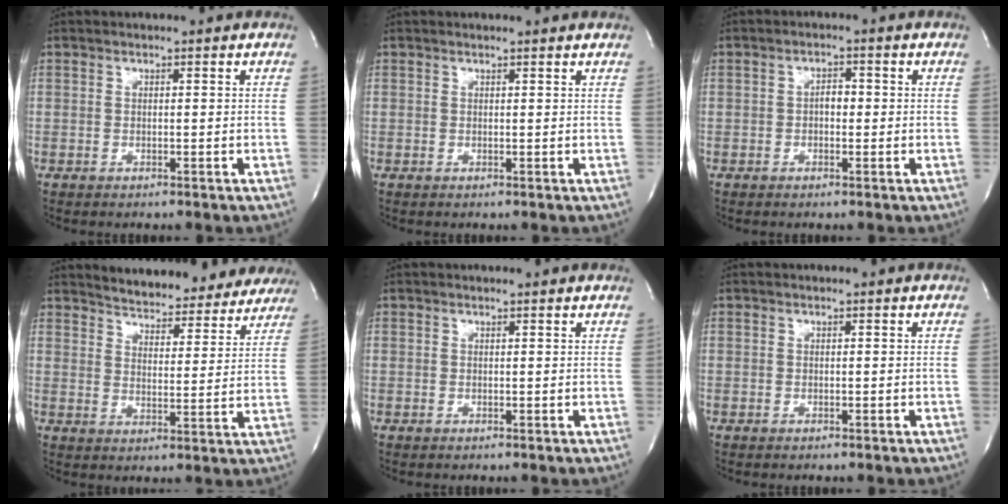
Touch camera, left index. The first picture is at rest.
{"total": 1.4, "force": [1.4, -0.2, 0.3], "torque": [-0.018, 0.003, 0.017]}
{"total": 2.1, "force": [-0.2, 1.2, 1.7], "torque": [-0.023, 0.006, -0.006]}
{"total": 19.2, "force": [17.9, 5.4, 4.2], "torque": [-0.046, -0.022, 0.218]}
{"total": 1.1, "force": [1.0, -0.1, 0.2], "torque": [-0.014, 0.002, 0.014]}
{"total": 0.0}